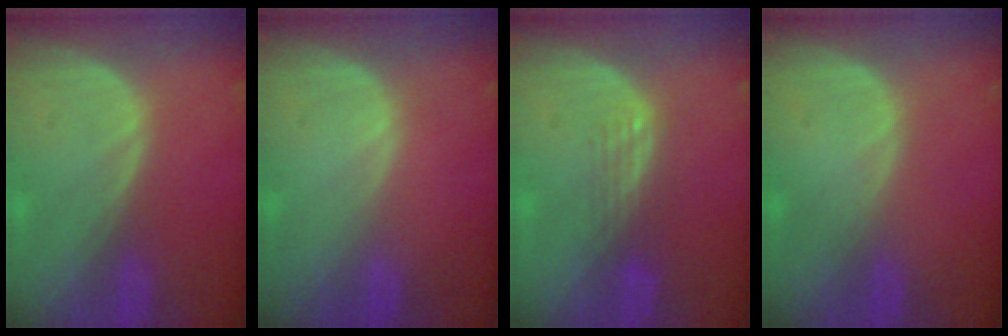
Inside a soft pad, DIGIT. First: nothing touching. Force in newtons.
{"total": 0.0}
{"total": 3.1, "press": 2.6, "slide": 1.7}
{"total": 0.0}